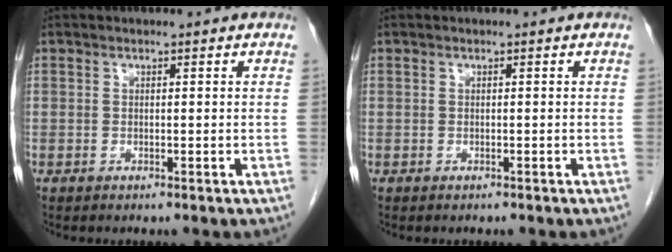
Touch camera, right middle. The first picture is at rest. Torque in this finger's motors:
{"motor_torque": [-0.26, 0.11, 0.10, 0.01]}